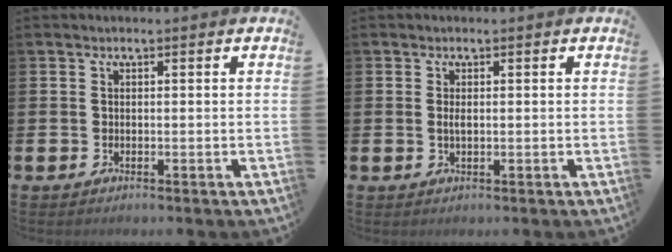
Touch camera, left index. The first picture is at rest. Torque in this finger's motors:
{"motor_torque": [0.56, -0.17, 0.22, 0.08]}